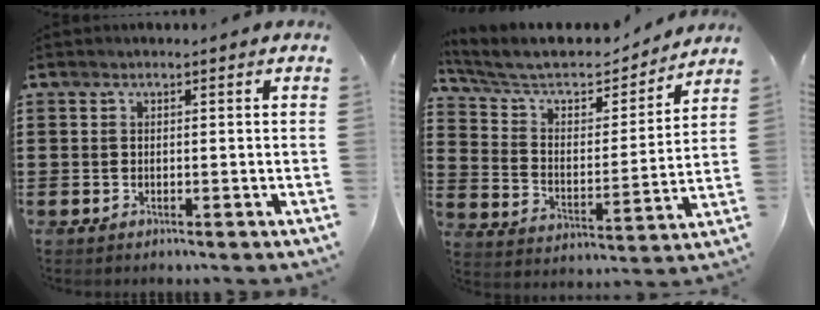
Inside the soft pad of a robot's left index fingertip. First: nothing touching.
{"total": 7.7, "force": [6.5, 2.8, 3.0], "torque": [-0.083, -0.041, 0.107]}